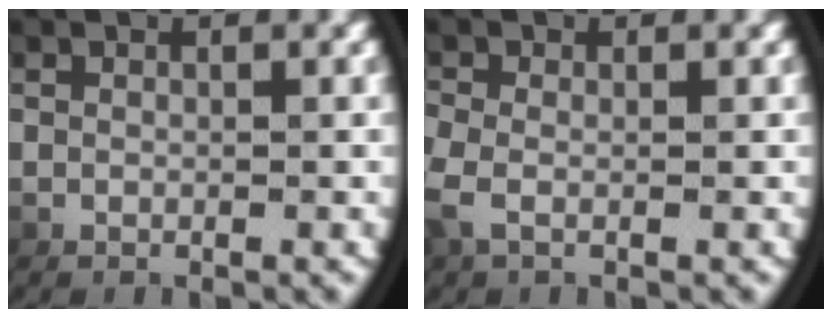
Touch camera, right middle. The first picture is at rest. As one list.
[{"total": 1.3, "force": [-0.2, 0.6, 1.1], "torque": [-0.042, -0.004, 0.000]}]